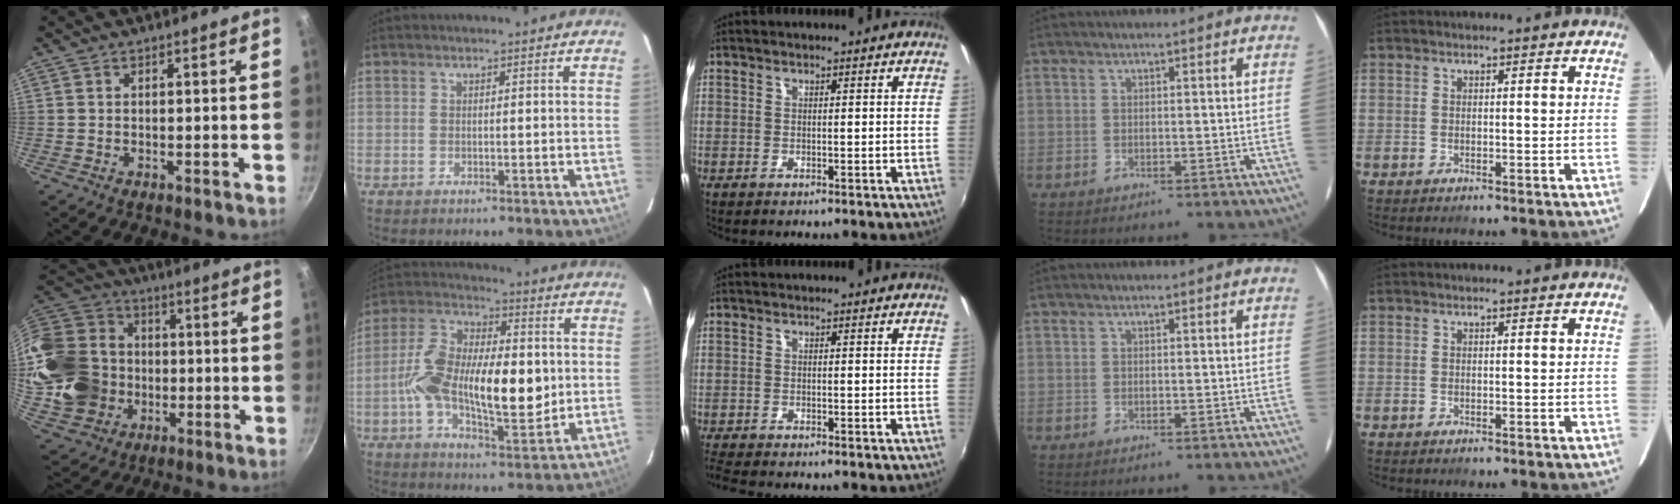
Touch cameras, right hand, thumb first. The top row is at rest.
{"thumb": {"total": 22.3, "force": [-2.0, 18.8, 11.8], "torque": [-0.216, 0.040, -0.019]}, "index": {"total": 19.0, "force": [-1.1, 8.4, 17.0], "torque": [-0.320, 0.005, -0.022]}, "middle": {"total": 3.2, "force": [-3.0, 0.3, 1.2], "torque": [-0.033, -0.020, -0.058]}}